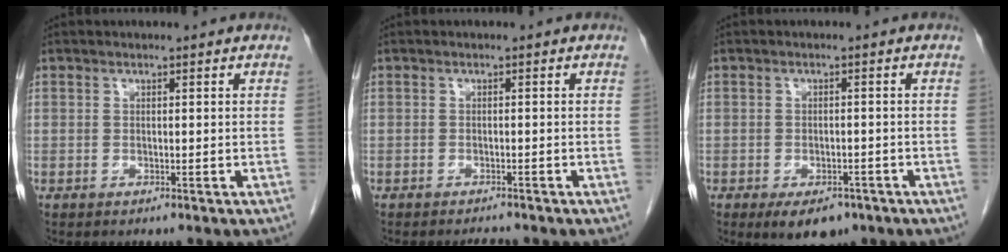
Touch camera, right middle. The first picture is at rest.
{"total": 1.5, "force": [-1.5, 0.1, 0.3], "torque": [-0.007, -0.006, -0.019]}
{"total": 5.7, "force": [-3.8, 2.9, 3.2], "torque": [-0.045, -0.003, -0.050]}